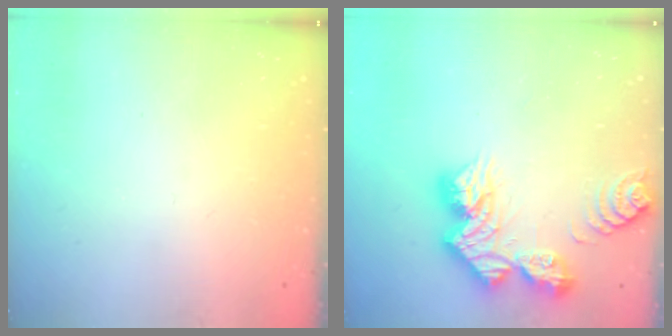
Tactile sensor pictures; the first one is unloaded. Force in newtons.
{"total": 14.1, "press": 14.1, "slide": 1.3}